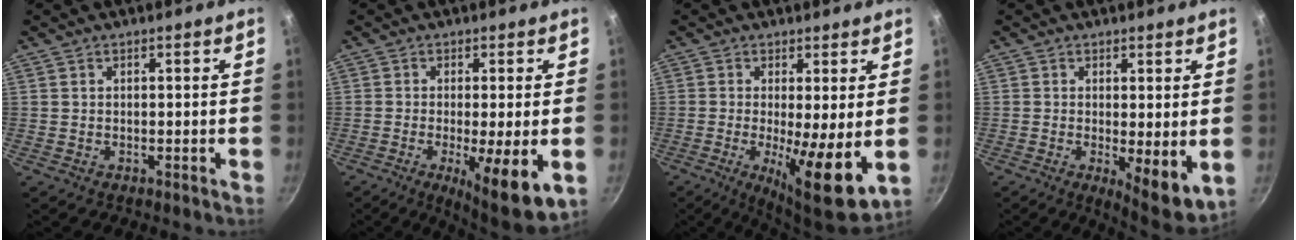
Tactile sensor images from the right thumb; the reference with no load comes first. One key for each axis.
{"total": 11.0, "fx": -2.7, "fy": 2.0, "fz": 10.5, "tx": -0.163, "ty": -0.011, "tz": -0.034}
{"total": 11.3, "fx": -0.9, "fy": 2.5, "fz": 11.0, "tx": -0.174, "ty": -0.019, "tz": -0.009}
{"total": 7.7, "fx": -0.3, "fy": 2.4, "fz": 7.3, "tx": -0.094, "ty": -0.022, "tz": 0.001}